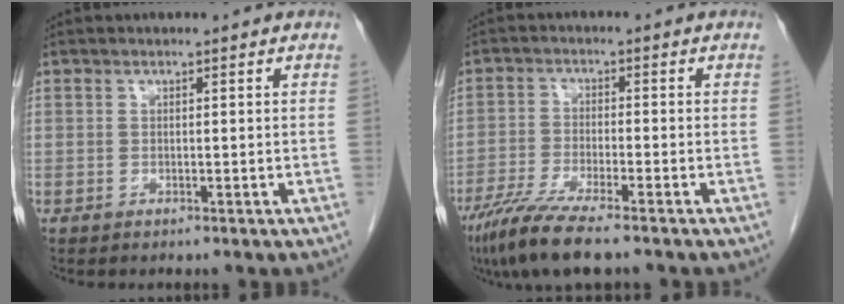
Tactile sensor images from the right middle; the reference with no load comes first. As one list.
[{"total": 8.6, "force": [-6.4, 0.5, 5.7], "torque": [-0.101, -0.023, -0.113]}]